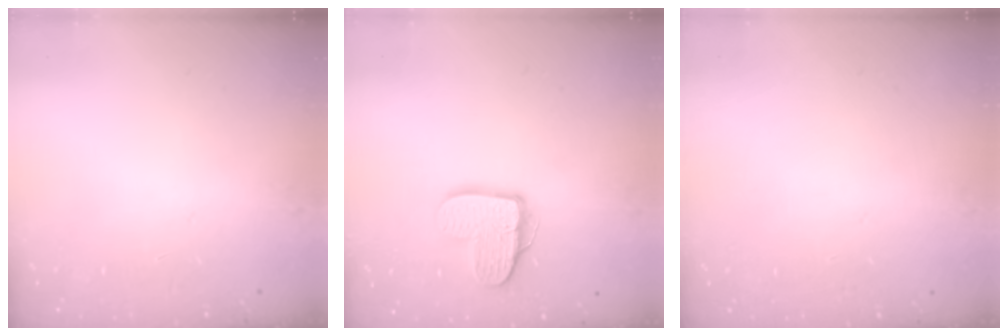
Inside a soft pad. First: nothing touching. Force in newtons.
{"total": 11.5, "press": 11.5, "slide": 0.6}
{"total": 0.0}